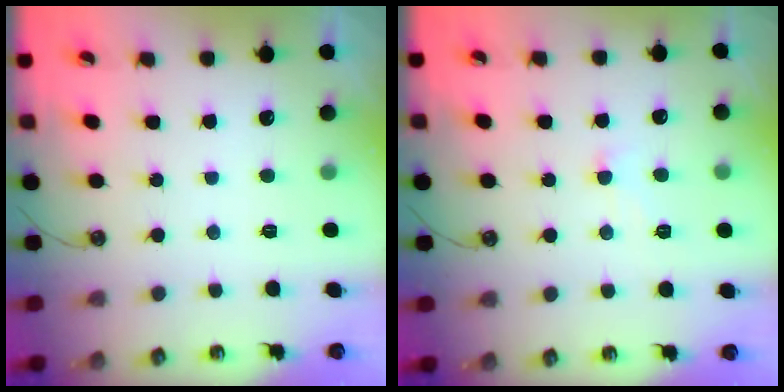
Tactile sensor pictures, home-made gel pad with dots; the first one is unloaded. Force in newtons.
{"total": 1.3, "press": 1.2, "slide": 0.4}